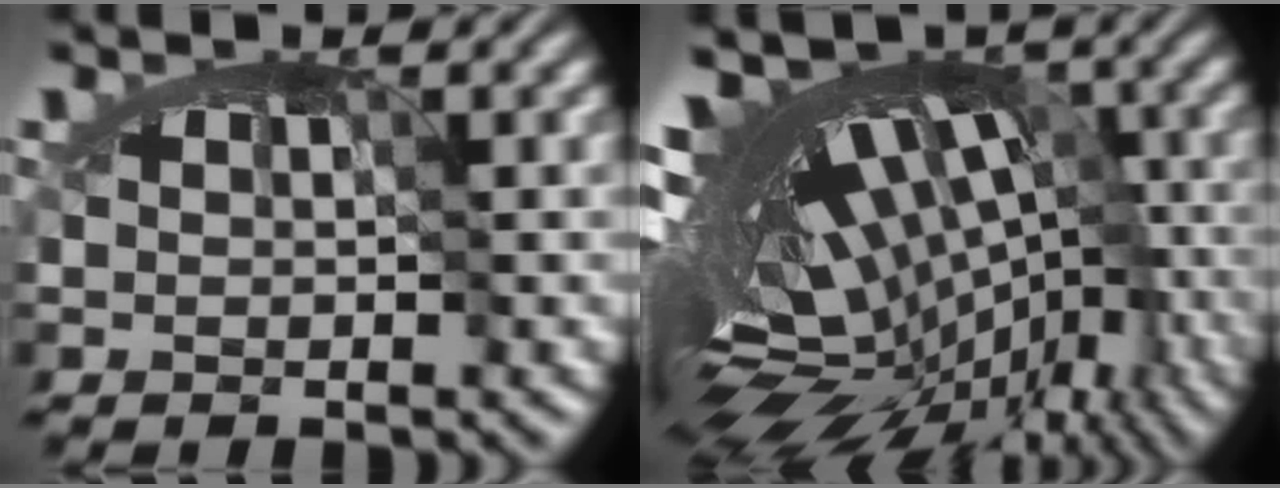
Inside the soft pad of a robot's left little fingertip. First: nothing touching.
{"total": 13.3, "force": [-5.0, 5.6, 10.9], "torque": [-0.107, -0.006, -0.069]}